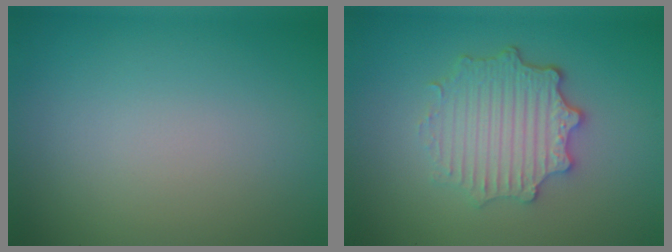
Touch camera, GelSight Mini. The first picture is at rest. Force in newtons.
{"total": 4.9, "press": 3.7, "slide": 3.2}